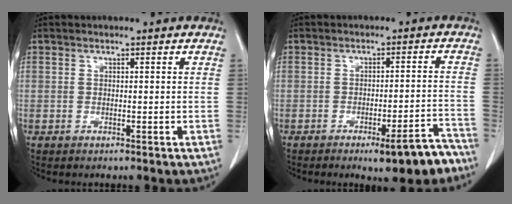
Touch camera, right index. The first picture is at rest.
{"total": 7.9, "force": [-5.7, 1.4, 5.3], "torque": [-0.053, 0.009, -0.074]}